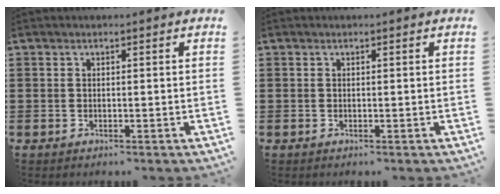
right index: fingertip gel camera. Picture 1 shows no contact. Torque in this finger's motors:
{"motor_torque": [0.11, 0.05, 0.00, 0.00]}